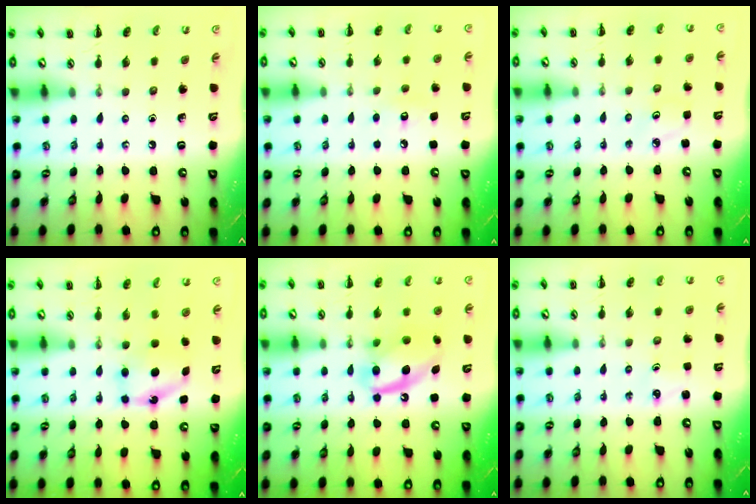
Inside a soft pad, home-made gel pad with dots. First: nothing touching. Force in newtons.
{"total": 5.5, "press": 5.3, "slide": 1.4}
{"total": 2.2, "press": 2.2, "slide": 0.5}
{"total": 5.9, "press": 5.9, "slide": 1.0}
{"total": 14.6, "press": 14.5, "slide": 2.0}
{"total": 1.4, "press": 1.4, "slide": 0.4}